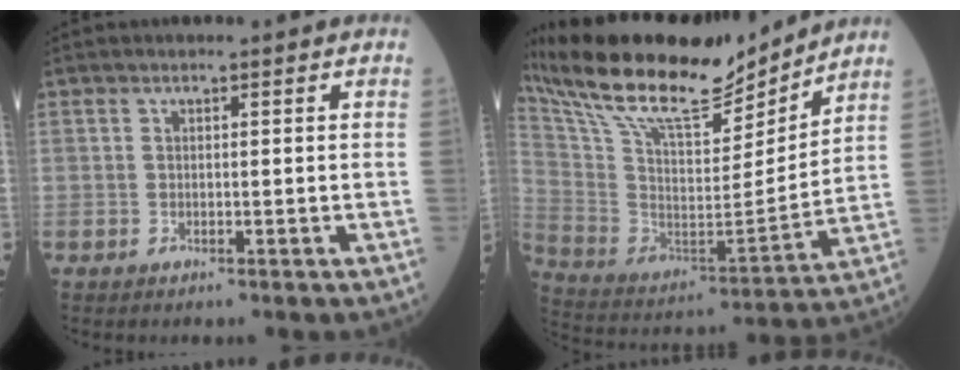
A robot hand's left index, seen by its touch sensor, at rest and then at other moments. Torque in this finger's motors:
{"motor_torque": [1.08, -1.06, 0.66, 0.18]}